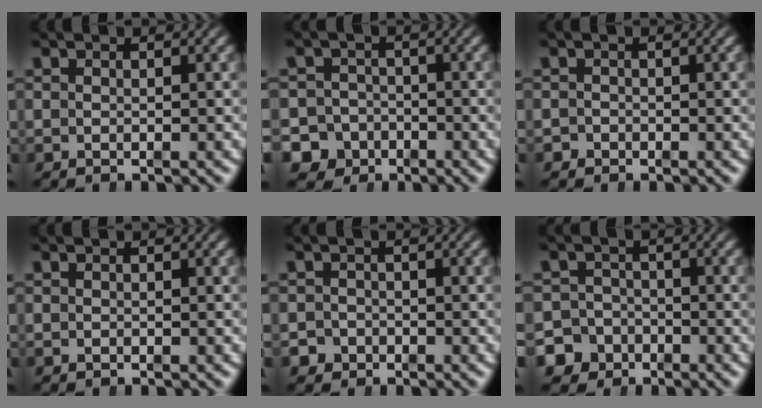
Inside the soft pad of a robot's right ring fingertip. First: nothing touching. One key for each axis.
{"total": 8.3, "fx": -4.3, "fy": 6.9, "fz": 1.6, "tx": -0.032, "ty": -0.035, "tz": -0.072}
{"total": 1.0, "fx": -0.8, "fy": 0.4, "fz": -0.3, "tx": 0.008, "ty": -0.010, "tz": -0.012}
{"total": 0.0}
{"total": 2.9, "fx": -1.7, "fy": 2.4, "fz": 0.0, "tx": -0.005, "ty": -0.019, "tz": -0.025}
{"total": 7.4, "fx": -4.1, "fy": 6.0, "fz": 1.3, "tx": -0.026, "ty": -0.031, "tz": -0.070}